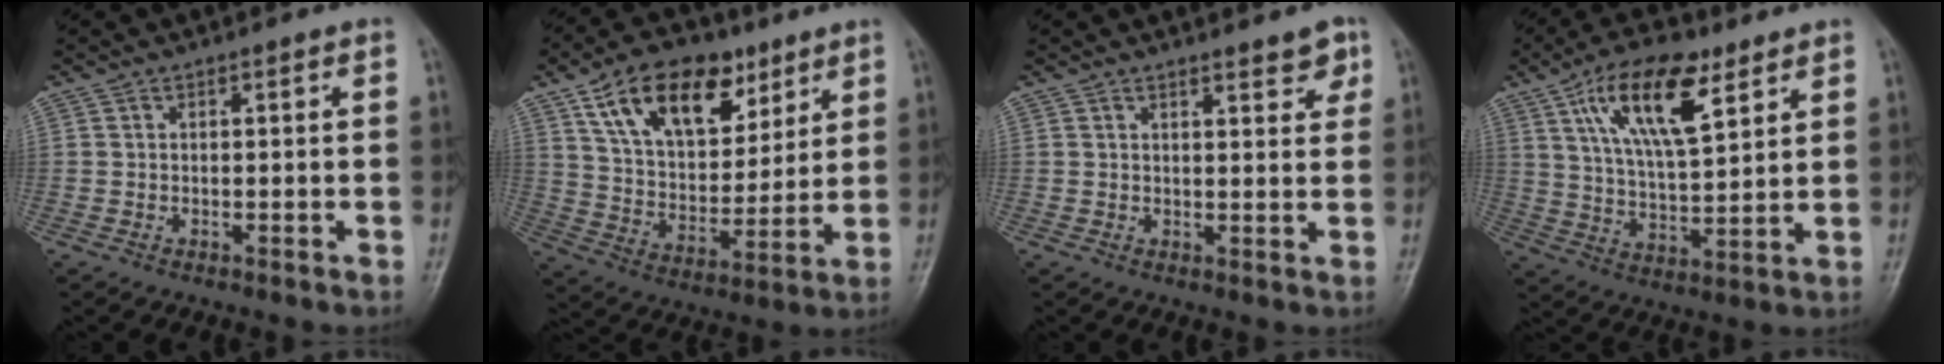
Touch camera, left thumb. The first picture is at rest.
{"total": 18.8, "force": [10.2, 10.8, 11.5], "torque": [-0.145, -0.033, 0.181]}
{"total": 4.2, "force": [2.9, 1.4, 2.7], "torque": [-0.017, -0.016, 0.036]}
{"total": 15.1, "force": [7.6, 6.0, 11.6], "torque": [-0.179, -0.025, 0.137]}